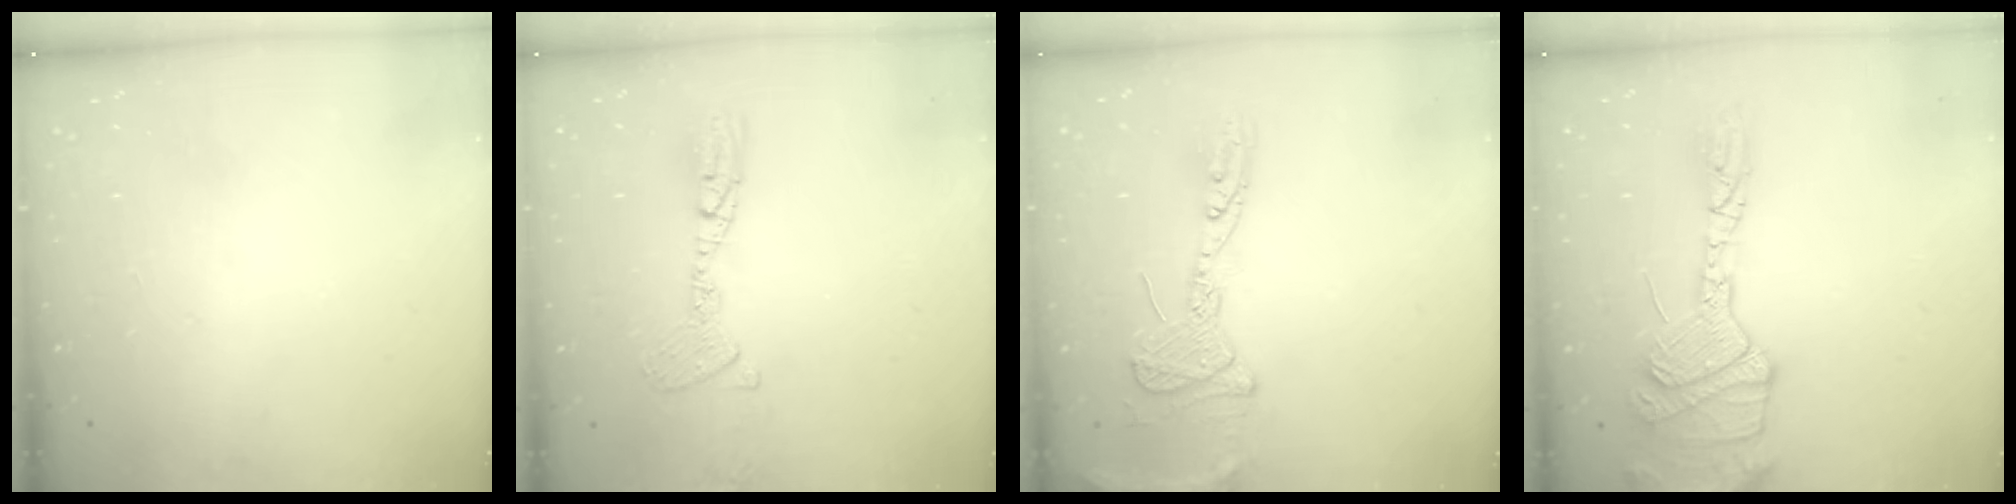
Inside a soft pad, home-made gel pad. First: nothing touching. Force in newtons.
{"total": 11.8, "press": 11.6, "slide": 2.1}
{"total": 15.5, "press": 15.4, "slide": 1.2}
{"total": 17.9, "press": 17.7, "slide": 2.5}